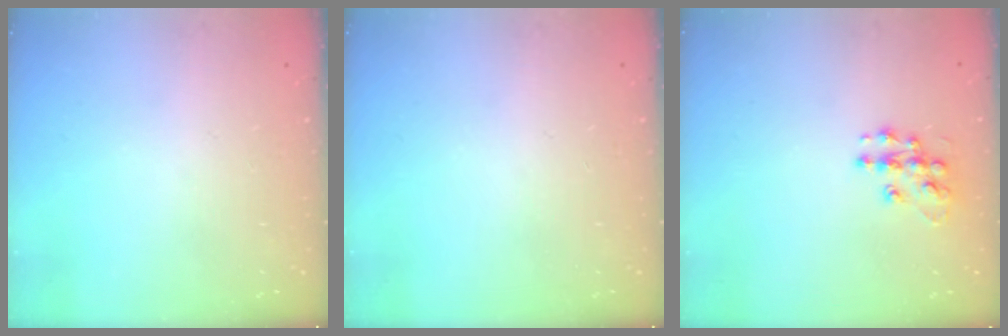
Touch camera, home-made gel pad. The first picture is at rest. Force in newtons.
{"total": 0.0}
{"total": 10.2, "press": 10.2, "slide": 0.5}